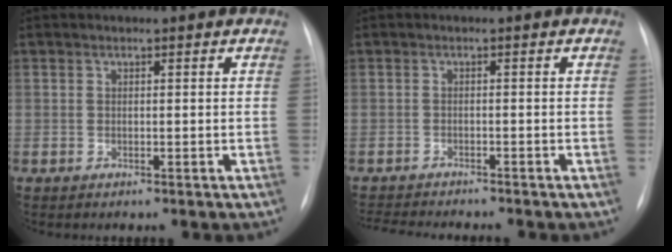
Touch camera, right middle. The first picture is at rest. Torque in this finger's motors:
{"motor_torque": [0.48, -0.51, 0.03, 0.00]}